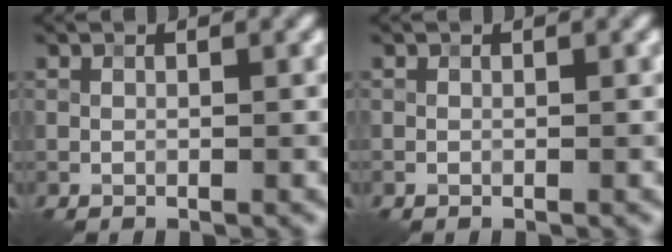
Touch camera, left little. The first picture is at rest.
{"total": 0.0}